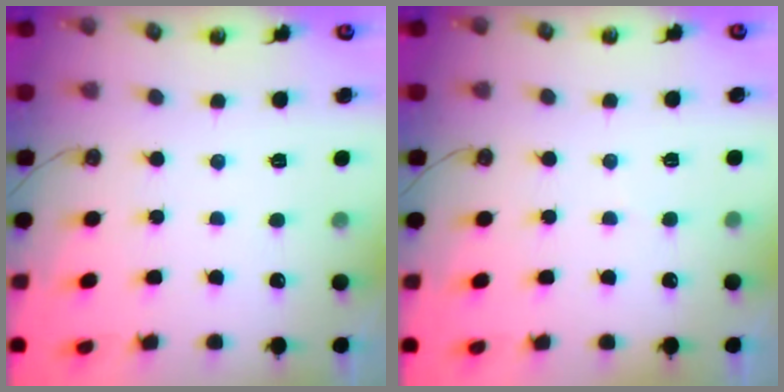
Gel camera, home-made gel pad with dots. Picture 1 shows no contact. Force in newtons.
{"total": 2.9, "press": 2.9, "slide": 0.2}